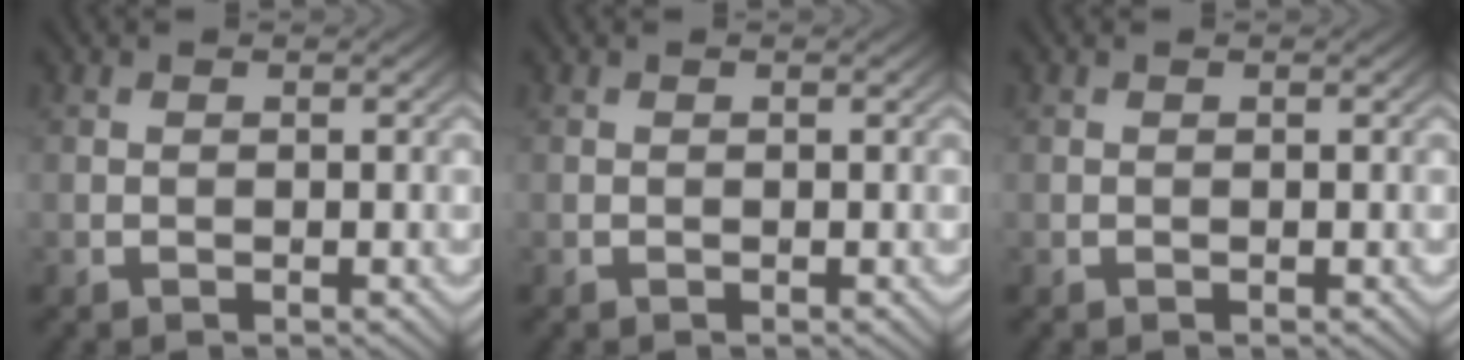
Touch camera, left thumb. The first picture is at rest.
{"total": 0.0}
{"total": 0.0}